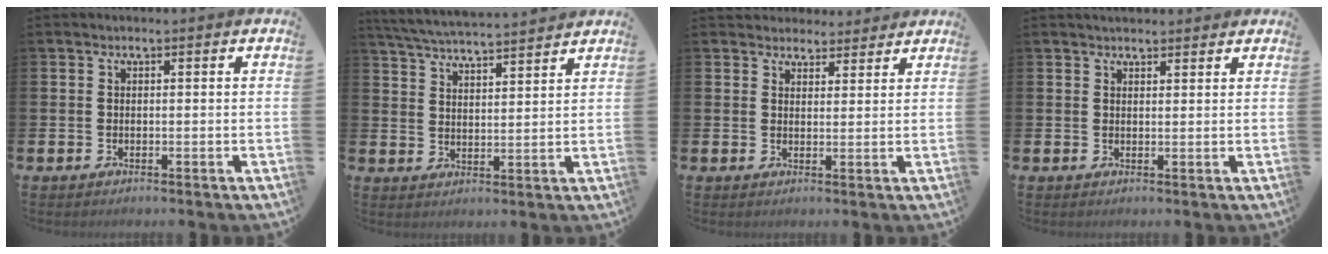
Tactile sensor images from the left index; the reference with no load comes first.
{"total": 5.3, "force": [5.2, 0.0, 0.8], "torque": [-0.037, -0.033, 0.092]}
{"total": 3.4, "force": [3.2, 1.2, -0.3], "torque": [0.007, -0.015, 0.057]}
{"total": 2.1, "force": [2.0, 0.5, 0.1], "torque": [0.005, -0.007, 0.036]}